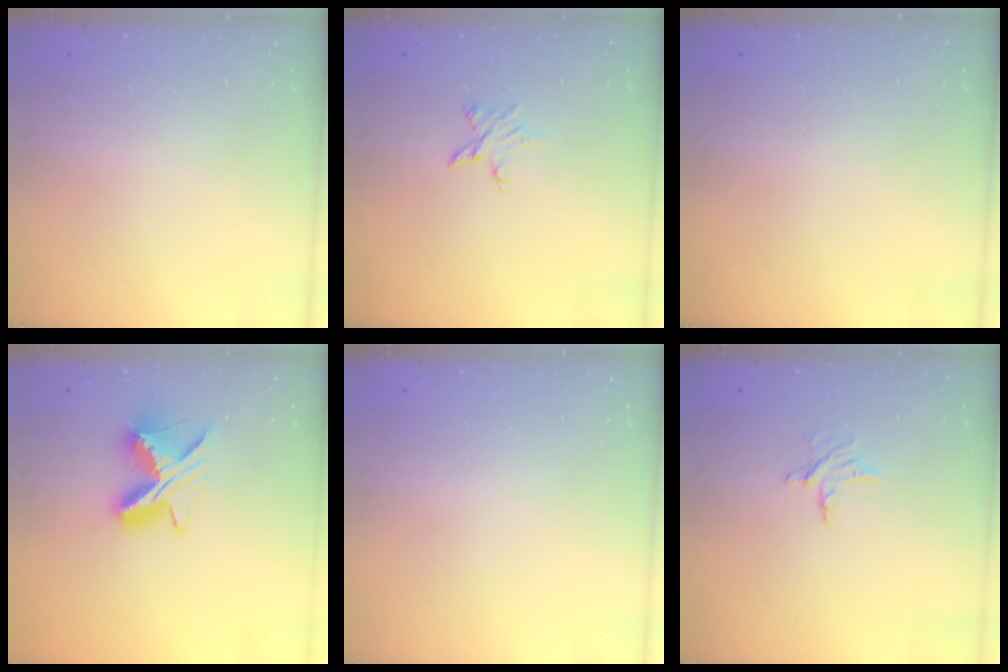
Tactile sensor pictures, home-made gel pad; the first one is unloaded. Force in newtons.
{"total": 3.6, "press": 3.6, "slide": 0.4}
{"total": 0.0}
{"total": 9.5, "press": 9.5, "slide": 0.5}
{"total": 0.0}
{"total": 3.5, "press": 3.4, "slide": 0.3}